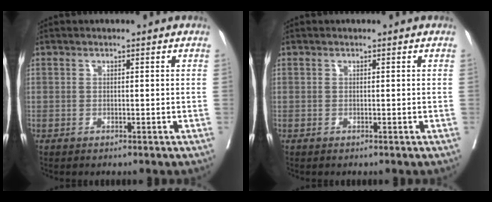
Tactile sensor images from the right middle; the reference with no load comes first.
{"total": 0.0}